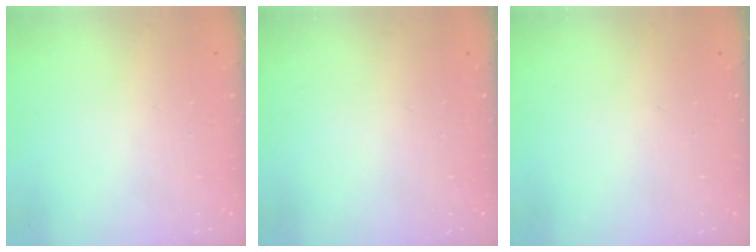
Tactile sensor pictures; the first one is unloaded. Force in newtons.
{"total": 0.0}
{"total": 0.0}